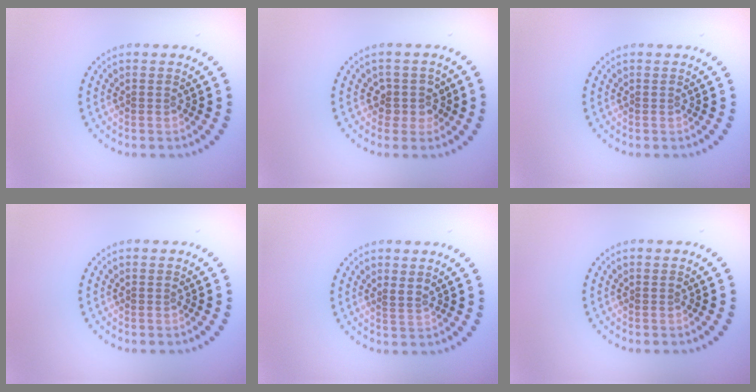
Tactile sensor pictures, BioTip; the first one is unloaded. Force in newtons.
{"total": 2.1, "press": 1.7, "slide": 1.3}
{"total": 0.0}
{"total": 0.0}
{"total": 0.6, "press": 0.4, "slide": 0.5}
{"total": 0.0}